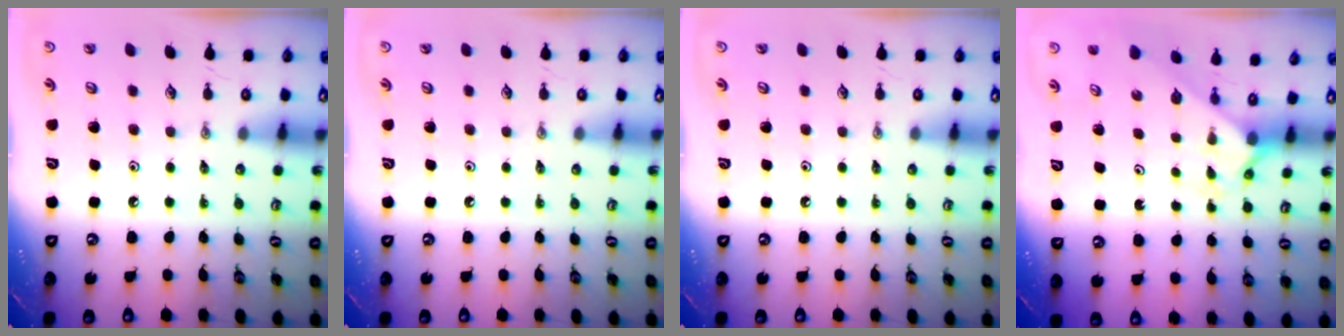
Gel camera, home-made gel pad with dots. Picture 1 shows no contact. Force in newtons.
{"total": 0.0}
{"total": 0.0}
{"total": 2.0, "press": 2.0, "slide": 0.2}